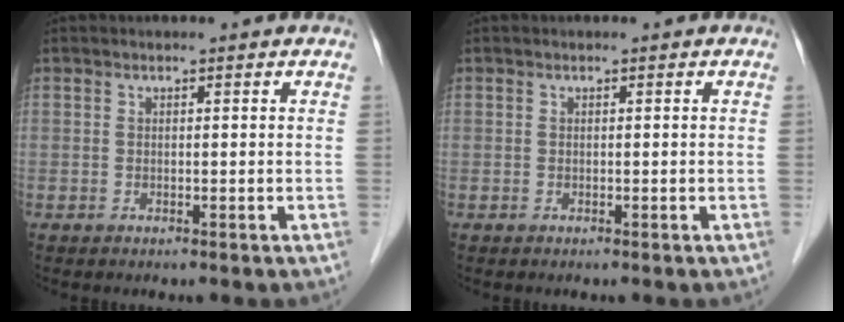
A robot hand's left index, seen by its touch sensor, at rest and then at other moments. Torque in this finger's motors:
{"motor_torque": [0.00, 0.00, -0.02, 0.00]}